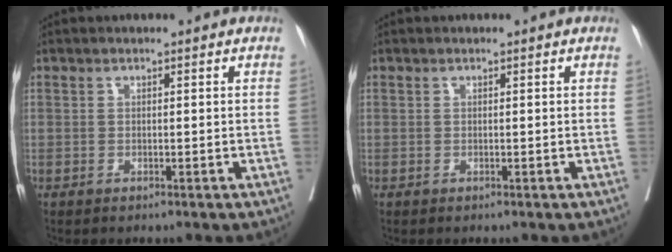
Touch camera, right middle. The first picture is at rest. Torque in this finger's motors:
{"motor_torque": [0.05, -0.53, 0.00, 0.00]}